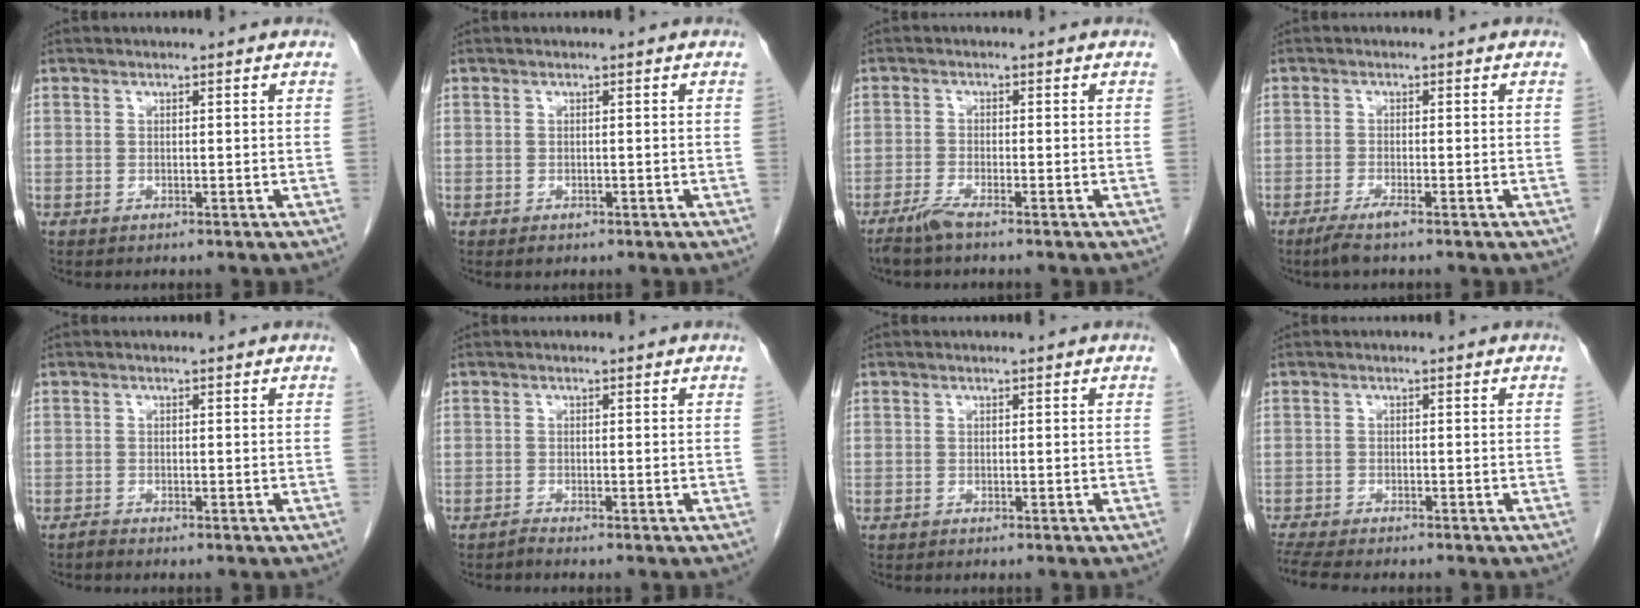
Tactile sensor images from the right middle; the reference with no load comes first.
{"total": 0.8, "force": [-0.5, 0.5, 0.4], "torque": [-0.008, -0.001, -0.004]}
{"total": 2.6, "force": [-2.1, -0.1, 1.5], "torque": [-0.041, -0.007, -0.046]}
{"total": 2.5, "force": [-1.8, -0.2, 1.8], "torque": [-0.042, -0.007, -0.037]}
{"total": 0.5, "force": [-0.5, -0.1, 0.1], "torque": [-0.003, 0.000, -0.011]}
{"total": 0.0}
{"total": 0.0}
{"total": 6.7, "force": [-5.8, 0.9, 3.1], "torque": [-0.059, -0.014, -0.094]}